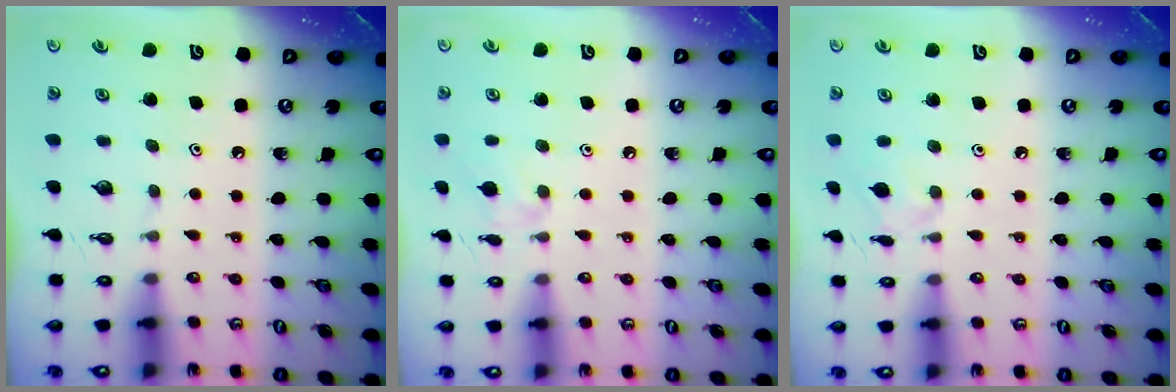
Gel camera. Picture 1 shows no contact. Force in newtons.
{"total": 8.0, "press": 7.9, "slide": 0.9}
{"total": 7.2, "press": 7.2, "slide": 0.8}